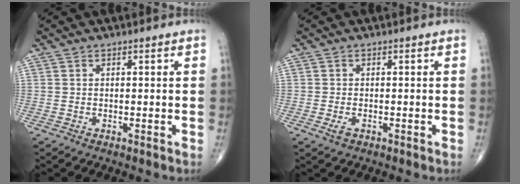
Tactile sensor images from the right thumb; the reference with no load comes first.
{"total": 1.8, "force": [-0.7, 1.0, 1.3], "torque": [-0.029, 0.000, -0.013]}